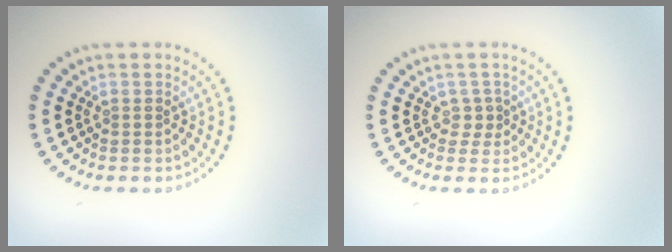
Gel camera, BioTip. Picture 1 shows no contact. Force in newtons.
{"total": 1.1, "press": 0.8, "slide": 0.7}